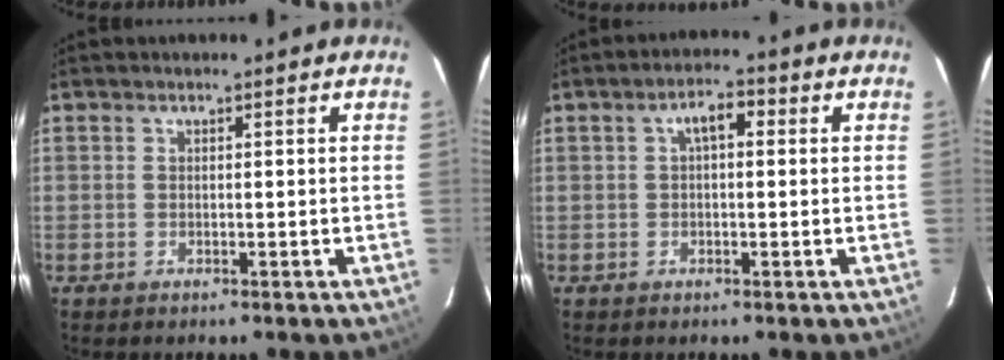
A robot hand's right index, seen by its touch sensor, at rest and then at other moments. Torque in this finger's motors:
{"motor_torque": [0.08, 0.03, 0.18, 0.04]}